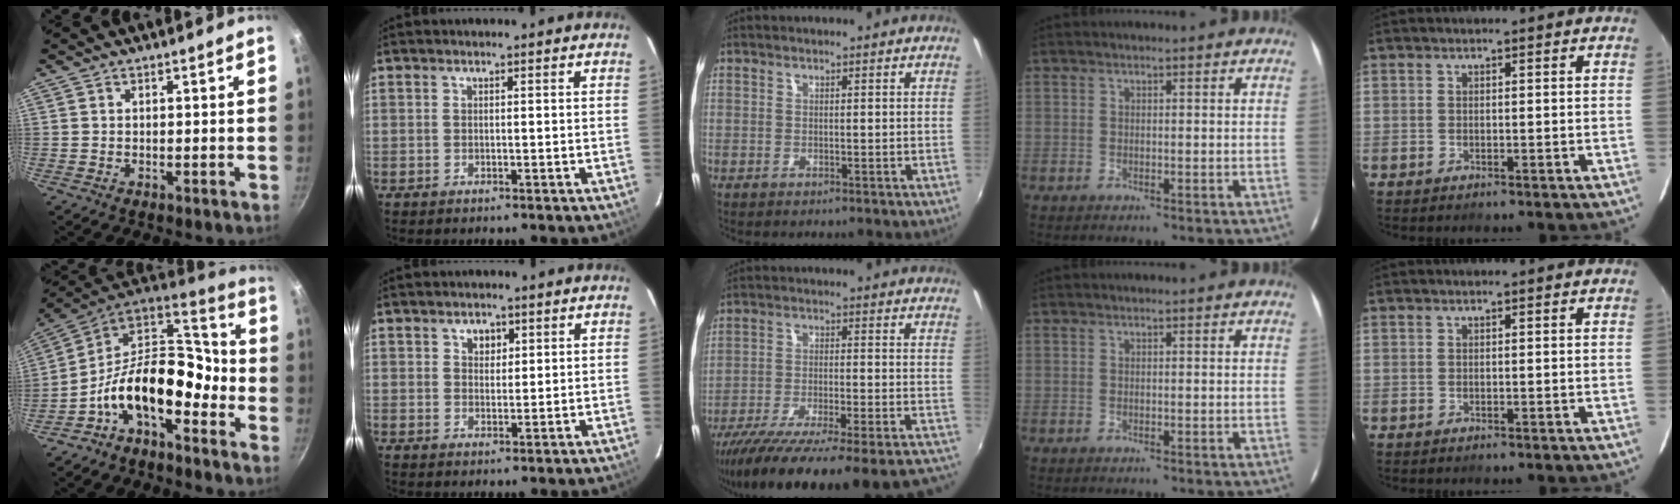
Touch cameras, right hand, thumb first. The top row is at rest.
{"thumb": {"total": 16.9, "force": [-6.2, 9.8, 12.3], "torque": [-0.183, 0.073, -0.130]}, "index": {"total": 2.7, "force": [1.3, 2.2, 1.1], "torque": [-0.011, 0.008, 0.023]}, "middle": {"total": 29.8, "force": [-26.6, 2.2, 13.3], "torque": [-0.206, -0.061, -0.377]}}